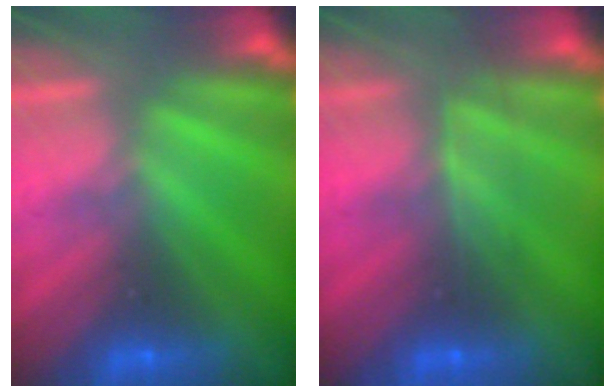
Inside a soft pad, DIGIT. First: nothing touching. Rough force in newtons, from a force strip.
{"total": 2.5}